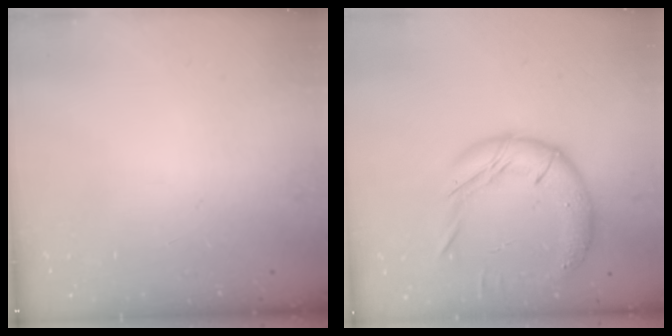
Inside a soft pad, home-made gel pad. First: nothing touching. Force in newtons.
{"total": 15.8, "press": 15.7, "slide": 1.7}